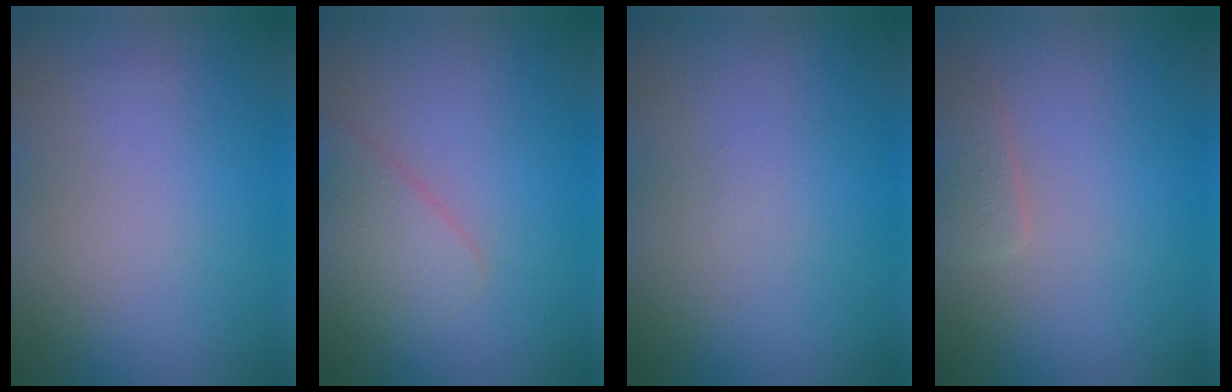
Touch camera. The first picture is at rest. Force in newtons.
{"total": 2.1, "press": 2.1, "slide": 0.1}
{"total": 0.0}
{"total": 1.3, "press": 1.3, "slide": 0.1}